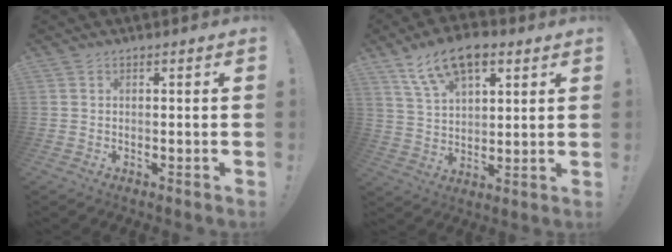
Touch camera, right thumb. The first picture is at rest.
{"total": 13.7, "force": [8.3, 7.0, 8.3], "torque": [-0.136, -0.038, 0.152]}